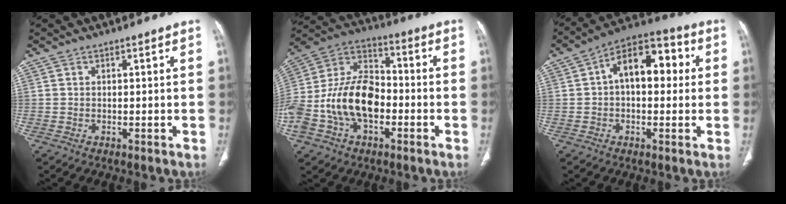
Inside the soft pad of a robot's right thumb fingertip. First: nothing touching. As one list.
[{"total": 20.2, "force": [-4.6, 13.0, 14.7], "torque": [-0.285, 0.047, -0.081]}, {"total": 13.2, "force": [1.9, 7.7, 10.6], "torque": [-0.128, 0.038, 0.017]}]